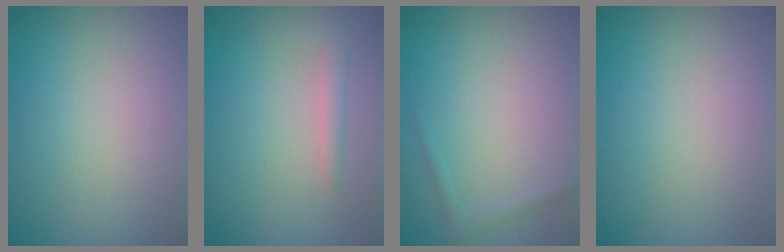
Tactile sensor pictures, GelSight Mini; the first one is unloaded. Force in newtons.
{"total": 1.6, "press": 1.6, "slide": 0.1}
{"total": 0.8, "press": 0.8, "slide": 0.1}
{"total": 0.0}